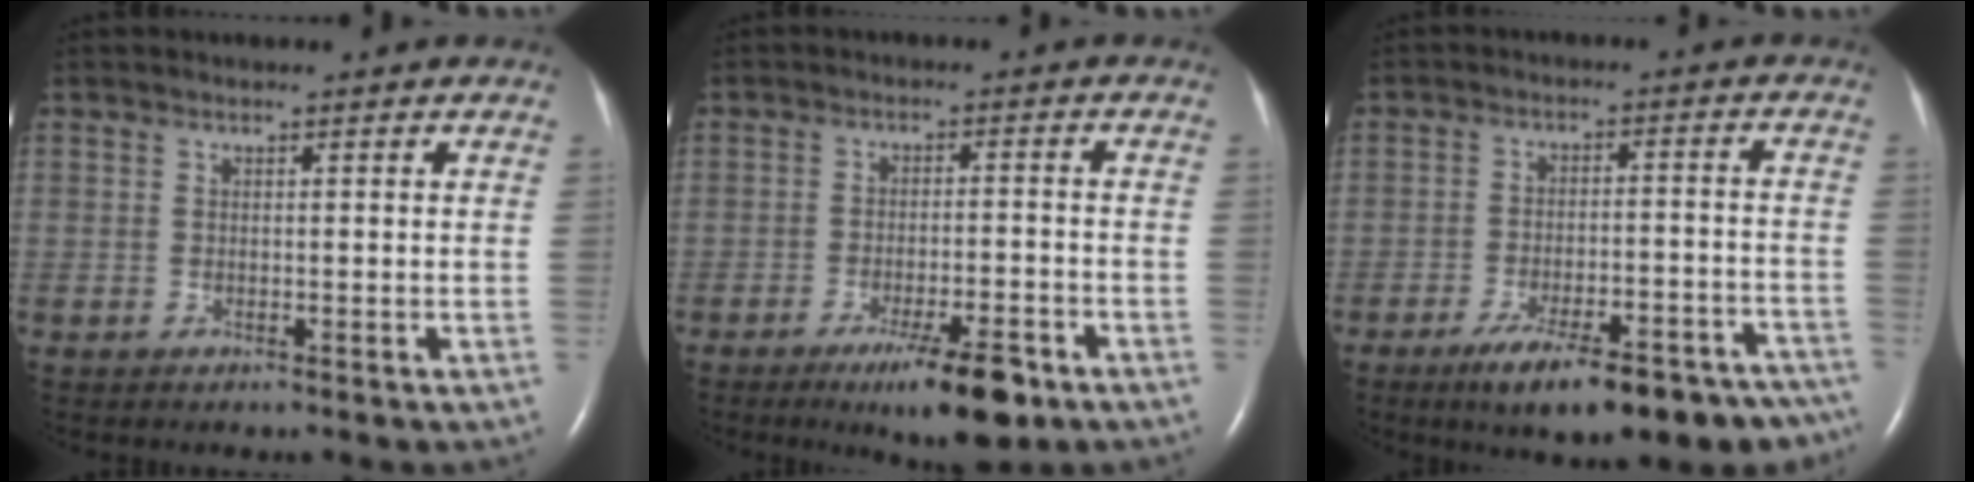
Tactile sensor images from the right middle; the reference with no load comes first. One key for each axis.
{"total": 8.4, "fx": -5.3, "fy": 1.4, "fz": 6.4, "tx": -0.102, "ty": -0.012, "tz": -0.078}
{"total": 18.4, "fx": -14.5, "fy": 5.0, "fz": 10.2, "tx": -0.086, "ty": 0.021, "tz": -0.194}